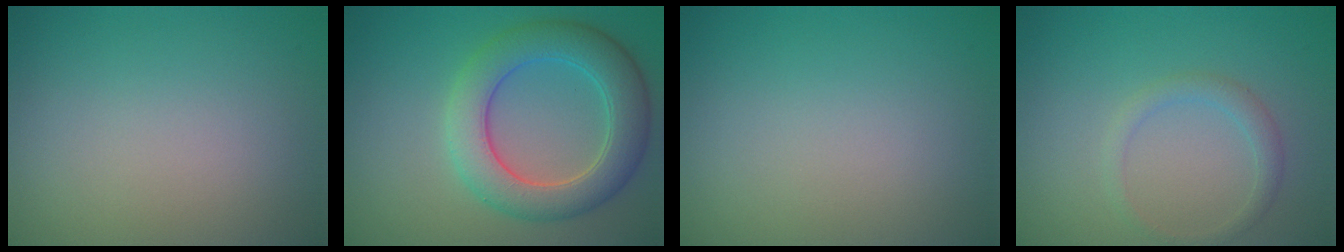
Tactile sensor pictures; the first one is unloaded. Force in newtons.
{"total": 6.4, "press": 6.4, "slide": 0.3}
{"total": 0.0}
{"total": 1.7, "press": 1.7, "slide": 0.1}